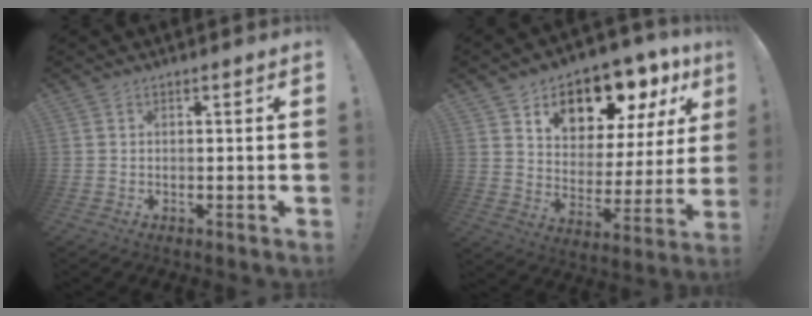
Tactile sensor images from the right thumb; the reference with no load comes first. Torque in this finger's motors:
{"motor_torque": [1.40, 3.51, 0.17, -0.03, 0.04]}